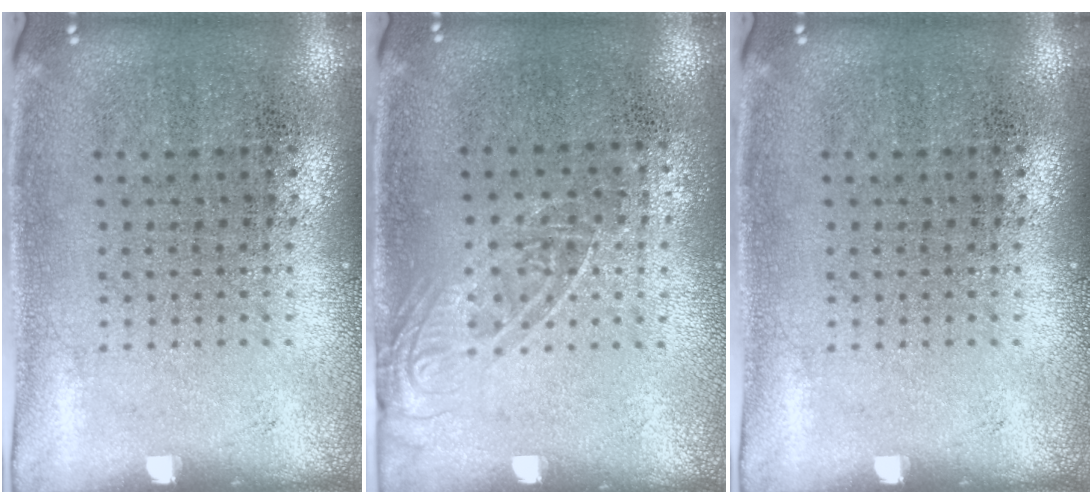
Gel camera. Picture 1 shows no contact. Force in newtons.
{"total": 1.4, "press": 1.0, "slide": 0.9}
{"total": 0.0}